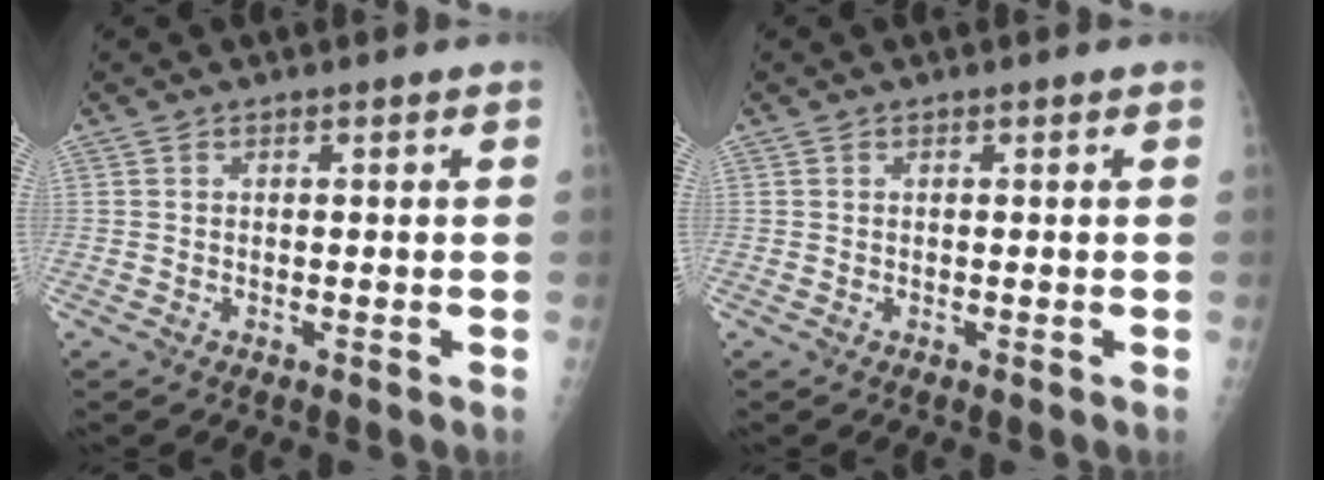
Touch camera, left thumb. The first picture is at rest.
{"total": 0.0}